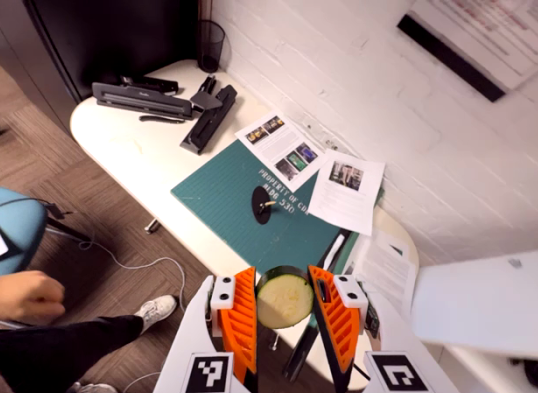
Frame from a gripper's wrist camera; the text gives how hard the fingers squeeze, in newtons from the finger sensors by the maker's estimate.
{"total": 12.0, "left": 12.8, "right": 11.1}